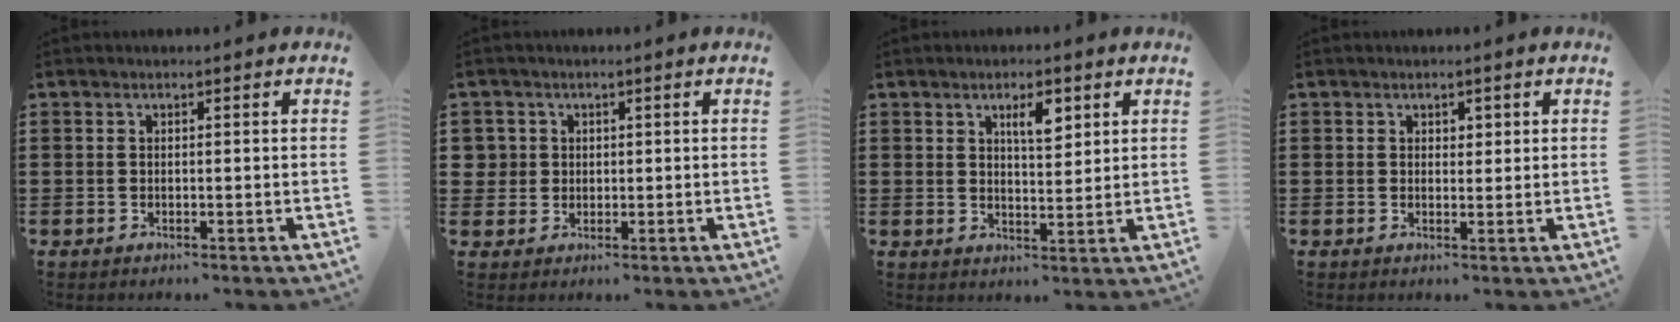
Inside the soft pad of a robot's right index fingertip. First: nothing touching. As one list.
[{"total": 2.7, "force": [0.5, 2.6, 0.2], "torque": [-0.018, 0.012, 0.008]}, {"total": 4.0, "force": [2.2, 1.4, 3.0], "torque": [-0.048, 0.001, 0.034]}, {"total": 1.2, "force": [0.7, 0.8, 0.4], "torque": [-0.002, 0.001, 0.012]}]